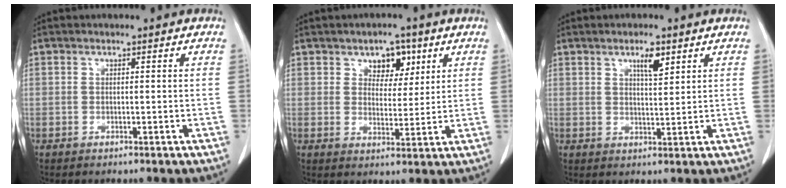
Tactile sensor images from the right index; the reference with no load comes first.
{"total": 5.4, "force": [2.8, 3.4, 3.1], "torque": [-0.037, 0.007, 0.044]}
{"total": 3.9, "force": [2.3, 1.4, 2.9], "torque": [-0.048, -0.002, 0.038]}